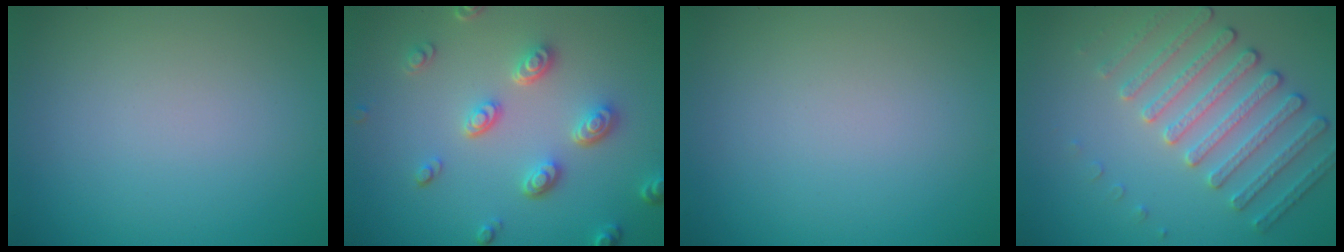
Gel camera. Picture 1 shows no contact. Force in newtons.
{"total": 4.2, "press": 3.4, "slide": 2.5}
{"total": 0.0}
{"total": 4.2, "press": 3.8, "slide": 1.8}